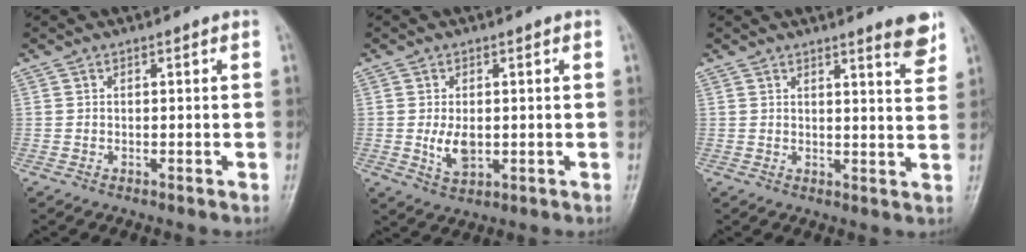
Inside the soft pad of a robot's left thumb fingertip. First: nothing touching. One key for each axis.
{"total": 4.7, "fx": -0.2, "fy": 2.8, "fz": 3.7, "tx": -0.062, "ty": -0.009, "tz": 0.003}
{"total": 4.8, "fx": 3.5, "fy": 0.5, "fz": 3.3, "tx": -0.031, "ty": -0.028, "tz": 0.045}